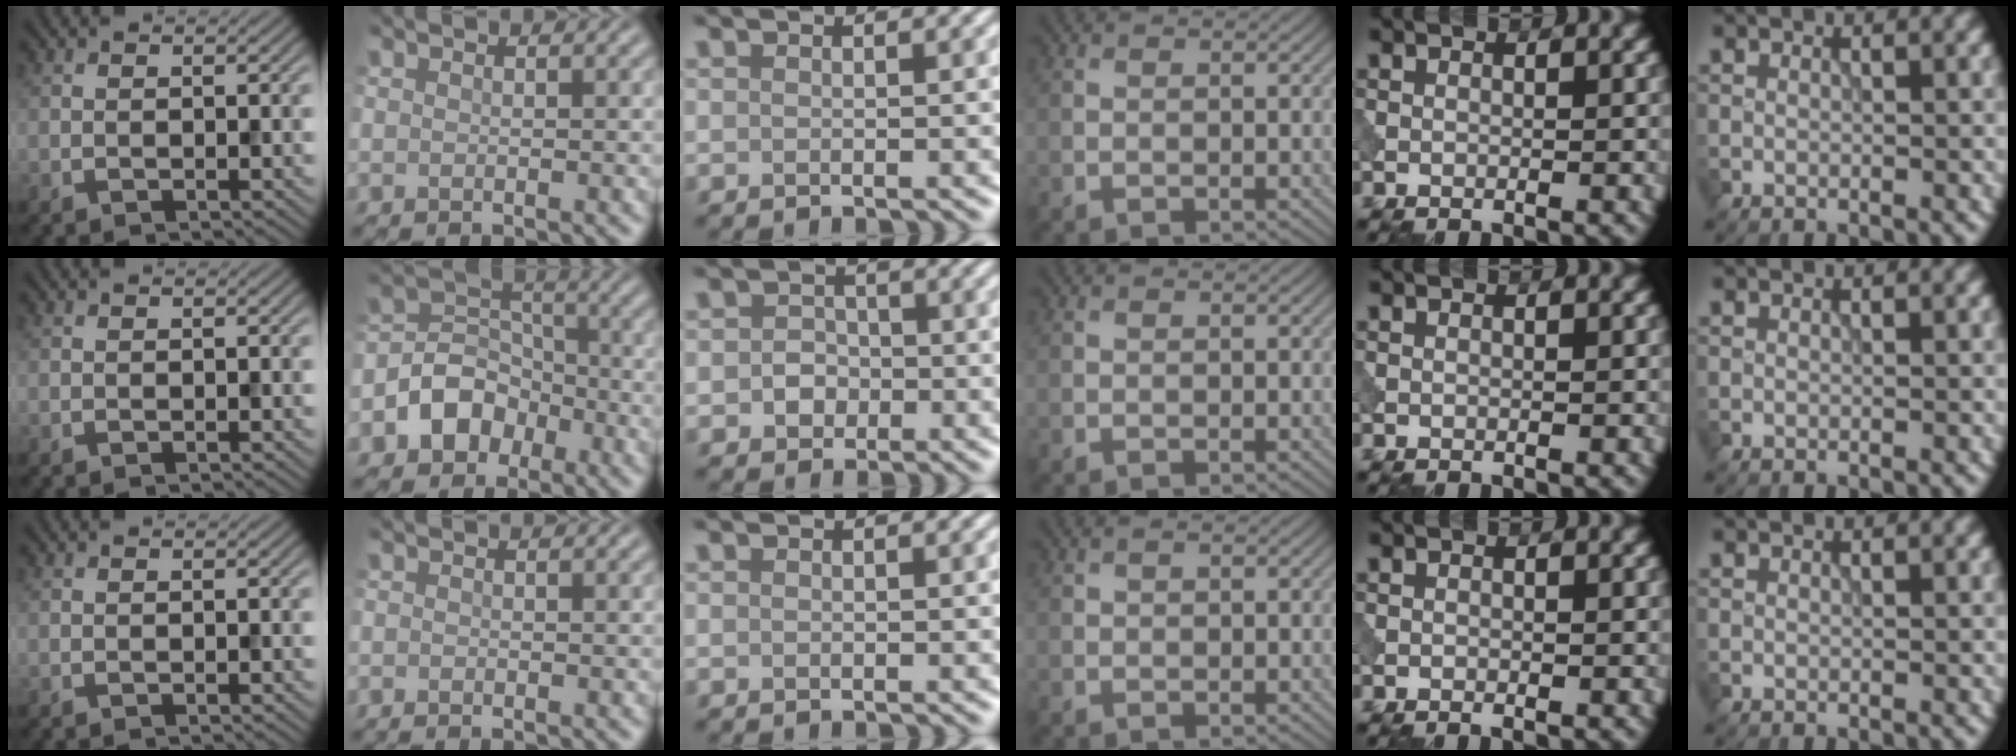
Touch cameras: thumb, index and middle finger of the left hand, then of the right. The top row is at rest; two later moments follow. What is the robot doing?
{"motion": "extract", "object": "peg toy"}